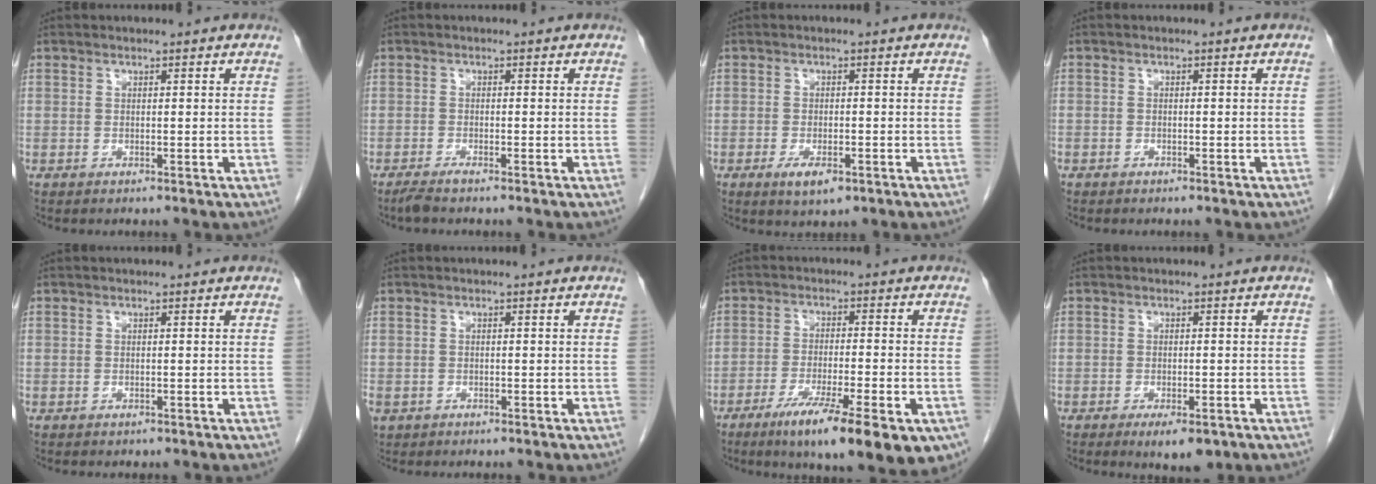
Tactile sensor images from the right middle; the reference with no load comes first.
{"total": 1.7, "force": [-1.4, 0.0, 0.9], "torque": [-0.026, -0.006, -0.029]}
{"total": 3.9, "force": [-2.0, 1.4, 3.0], "torque": [-0.056, -0.004, -0.026]}
{"total": 0.5, "force": [-0.4, 0.2, 0.2], "torque": [-0.004, 0.002, -0.011]}
{"total": 0.0}
{"total": 2.1, "force": [-1.1, 1.7, 0.7], "torque": [-0.018, -0.001, -0.016]}
{"total": 15.4, "force": [-9.1, 2.3, 12.3], "torque": [-0.147, -0.029, -0.138]}
{"total": 4.7, "force": [-2.7, 1.6, 3.4], "torque": [-0.046, -0.005, -0.031]}